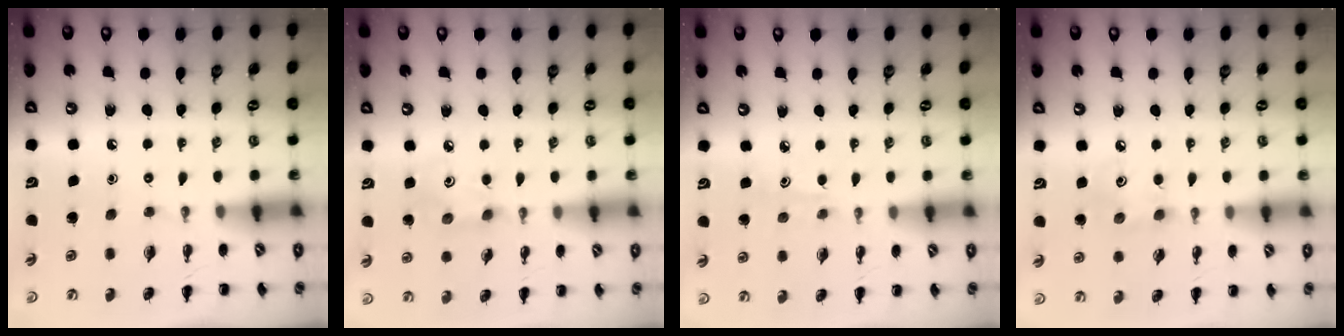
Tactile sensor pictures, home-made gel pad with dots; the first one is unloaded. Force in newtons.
{"total": 3.3, "press": 3.2, "slide": 0.8}
{"total": 2.6, "press": 2.3, "slide": 1.1}
{"total": 4.2, "press": 4.0, "slide": 1.0}